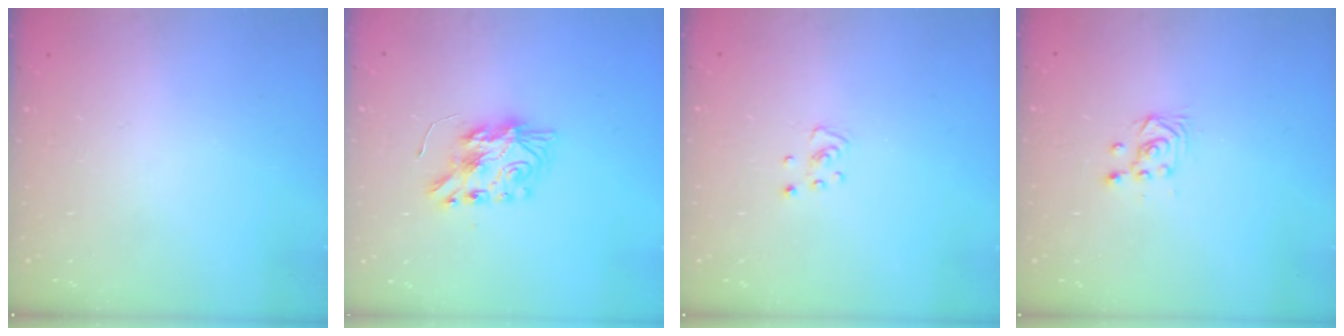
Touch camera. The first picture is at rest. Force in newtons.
{"total": 8.4, "press": 8.4, "slide": 0.7}
{"total": 3.3, "press": 3.3, "slide": 0.3}
{"total": 3.6, "press": 3.6, "slide": 0.3}